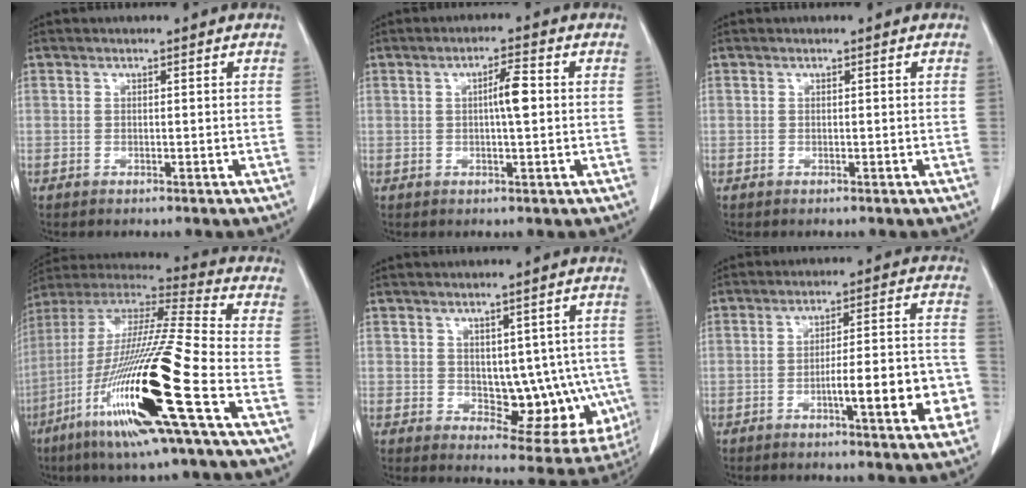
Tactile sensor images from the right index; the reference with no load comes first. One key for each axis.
{"total": 3.8, "fx": 0.3, "fy": 0.3, "fz": 3.8, "tx": -0.065, "ty": 0.003, "tz": 0.003}
{"total": 0.0}
{"total": 24.7, "fx": -9.2, "fy": 0.3, "fz": 22.9, "tx": -0.461, "ty": -0.044, "tz": -0.178}
{"total": 11.1, "fx": -0.6, "fy": 6.0, "fz": 9.3, "tx": -0.095, "ty": 0.009, "tz": 0.013}
{"total": 11.7, "fx": -4.0, "fy": 1.7, "fz": 10.9, "tx": -0.144, "ty": 0.019, "tz": -0.052}